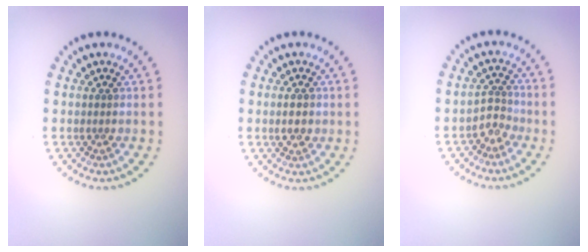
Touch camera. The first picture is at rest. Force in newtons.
{"total": 1.4, "press": 1.4, "slide": 0.1}
{"total": 1.8, "press": 1.3, "slide": 1.3}